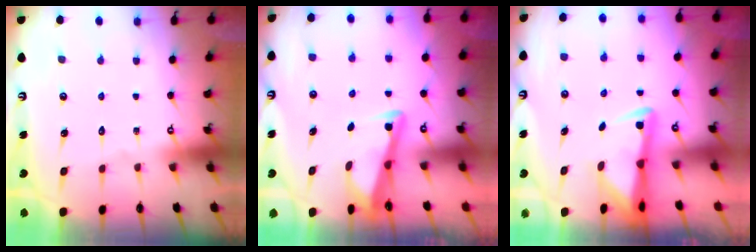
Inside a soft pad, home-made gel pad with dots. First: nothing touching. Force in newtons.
{"total": 3.3, "press": 3.3, "slide": 0.4}
{"total": 2.7, "press": 2.6, "slide": 0.5}